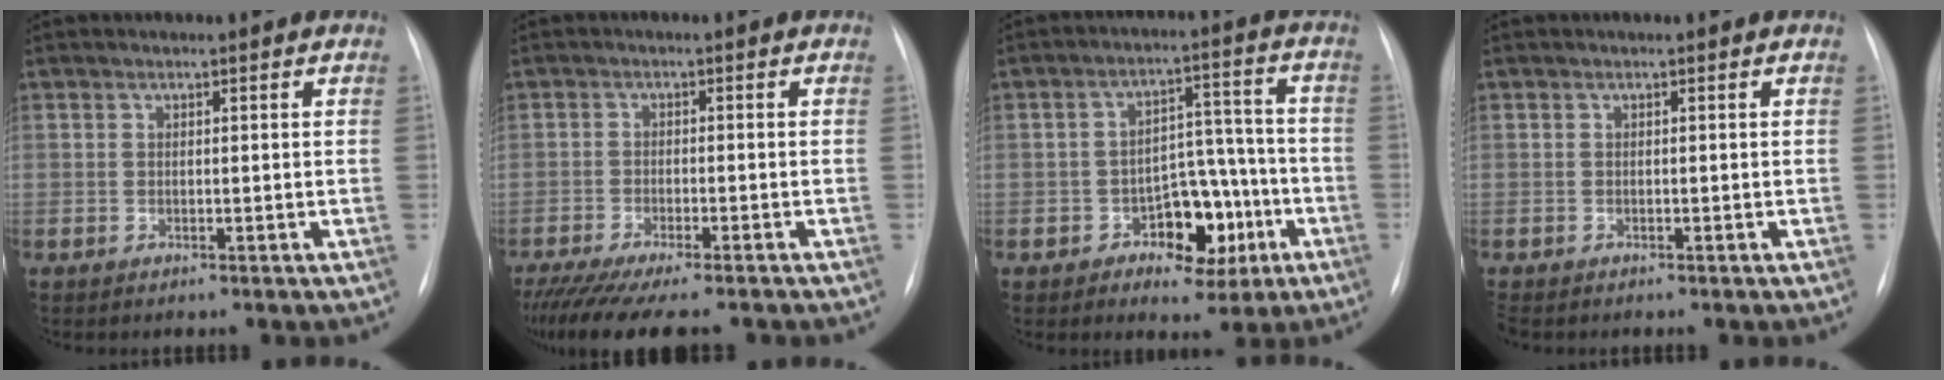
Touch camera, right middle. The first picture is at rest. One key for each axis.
{"total": 13.0, "fx": -11.0, "fy": 1.7, "fz": 6.9, "tx": -0.108, "ty": -0.028, "tz": -0.168}
{"total": 9.2, "fx": -3.8, "fy": 5.4, "fz": 6.4, "tx": -0.083, "ty": 0.034, "tz": -0.048}
{"total": 0.8, "fx": -0.7, "fy": 0.3, "fz": 0.2, "tx": -0.004, "ty": -0.001, "tz": -0.011}